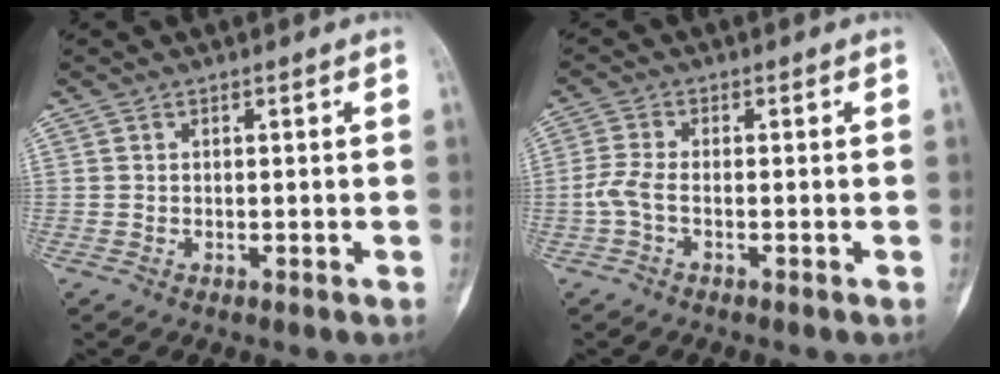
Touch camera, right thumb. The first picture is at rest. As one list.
[{"total": 3.3, "force": [-0.9, 1.2, 2.9], "torque": [-0.079, 0.001, -0.026]}]